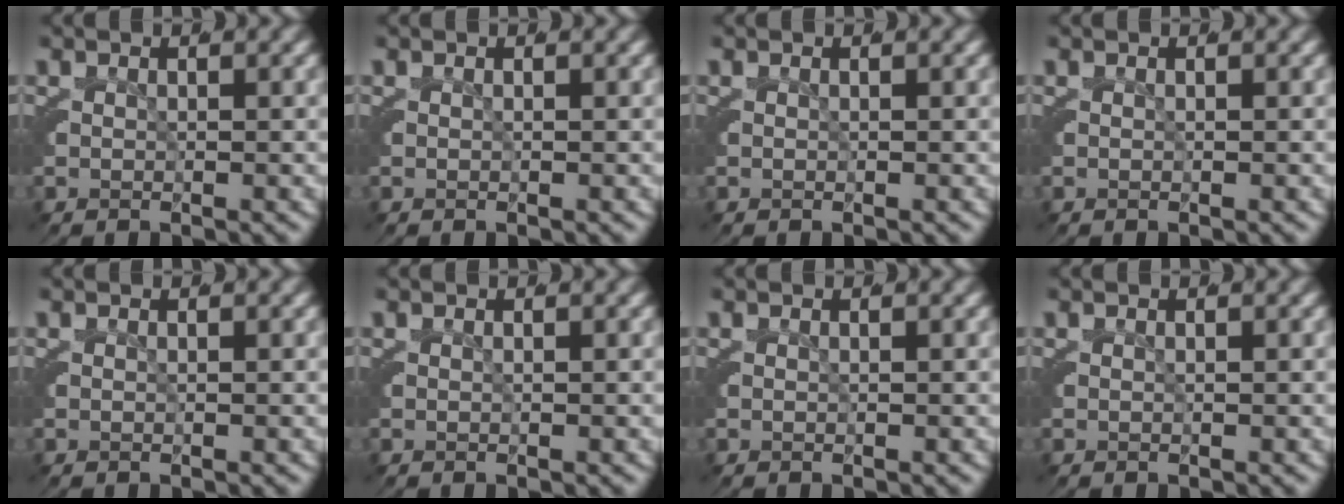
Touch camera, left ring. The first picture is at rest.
{"total": 0.0}
{"total": 0.0}
{"total": 0.0}
{"total": 0.0}
{"total": 0.0}
{"total": 0.0}
{"total": 0.0}